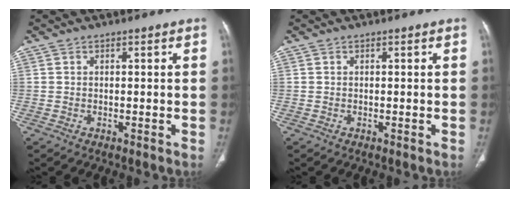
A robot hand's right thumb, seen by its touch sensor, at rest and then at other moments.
{"total": 0.0}